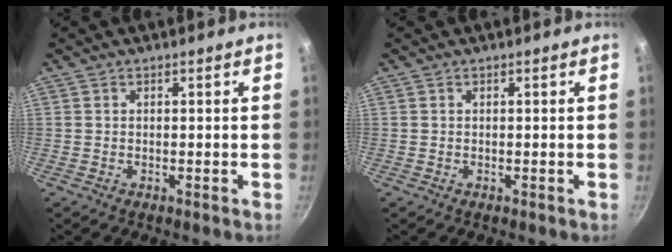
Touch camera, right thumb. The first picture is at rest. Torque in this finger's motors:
{"motor_torque": [-0.22, 0.16, 0.00, 0.00, 0.00]}